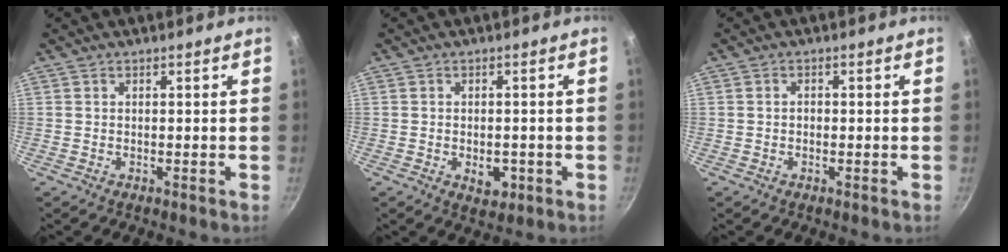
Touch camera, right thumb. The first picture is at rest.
{"total": 4.1, "force": [-1.1, 2.7, 2.9], "torque": [-0.027, 0.004, -0.010]}
{"total": 1.2, "force": [-0.1, 0.9, 0.7], "torque": [-0.012, 0.005, -0.003]}